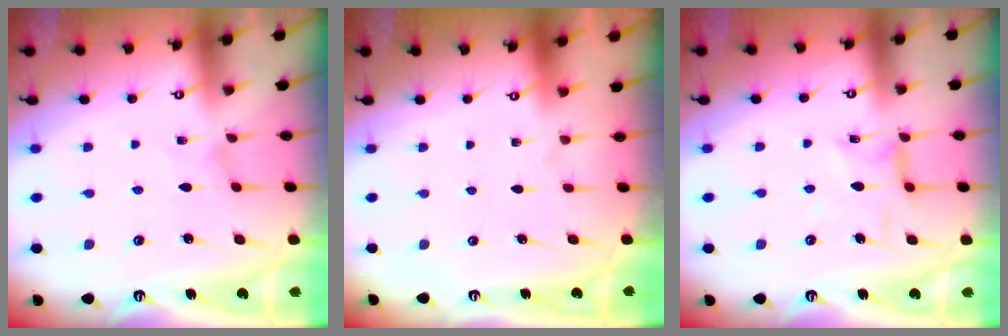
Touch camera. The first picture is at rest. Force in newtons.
{"total": 0.0}
{"total": 2.8, "press": 2.8, "slide": 0.2}